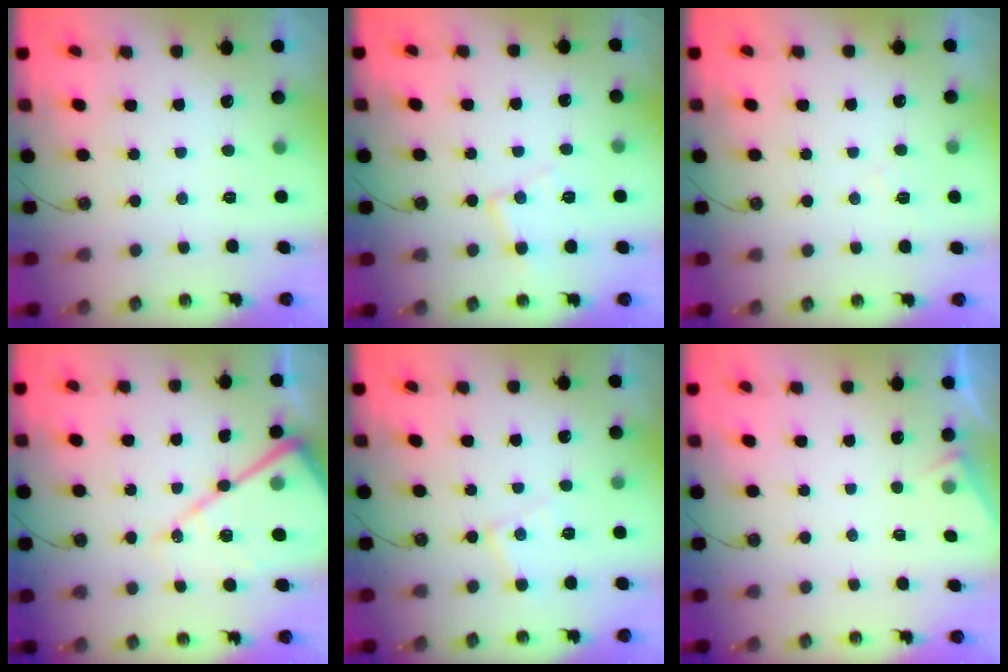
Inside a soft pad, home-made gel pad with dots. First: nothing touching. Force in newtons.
{"total": 9.2, "press": 9.2, "slide": 0.7}
{"total": 3.8, "press": 3.7, "slide": 0.7}
{"total": 18.3, "press": 18.2, "slide": 1.9}
{"total": 7.6, "press": 7.6, "slide": 0.5}
{"total": 3.6, "press": 3.5, "slide": 0.4}